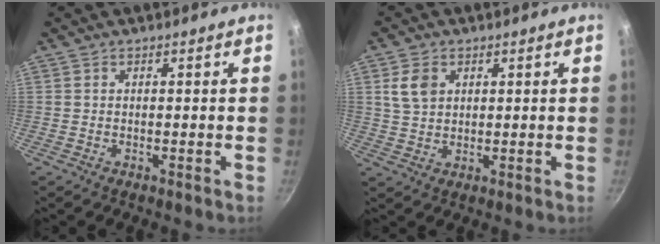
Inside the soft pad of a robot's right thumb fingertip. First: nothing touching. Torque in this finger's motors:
{"motor_torque": [0.25, 1.79, 0.66, 0.21, 0.02]}